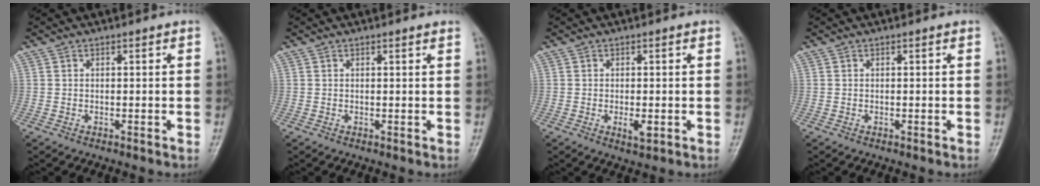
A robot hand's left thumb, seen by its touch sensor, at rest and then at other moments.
{"total": 0.9, "force": [0.8, 0.0, 0.5], "torque": [-0.007, 0.000, 0.009]}
{"total": 2.8, "force": [-0.5, 1.1, 2.6], "torque": [-0.037, -0.005, -0.006]}
{"total": 0.0}